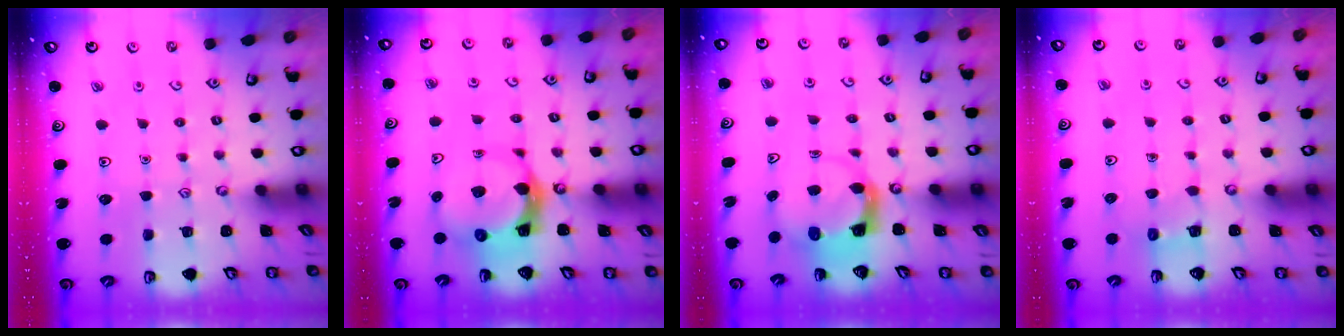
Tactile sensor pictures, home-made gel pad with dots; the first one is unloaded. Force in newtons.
{"total": 7.4, "press": 7.3, "slide": 1.1}
{"total": 3.8, "press": 3.7, "slide": 0.5}
{"total": 2.5, "press": 2.5, "slide": 0.1}